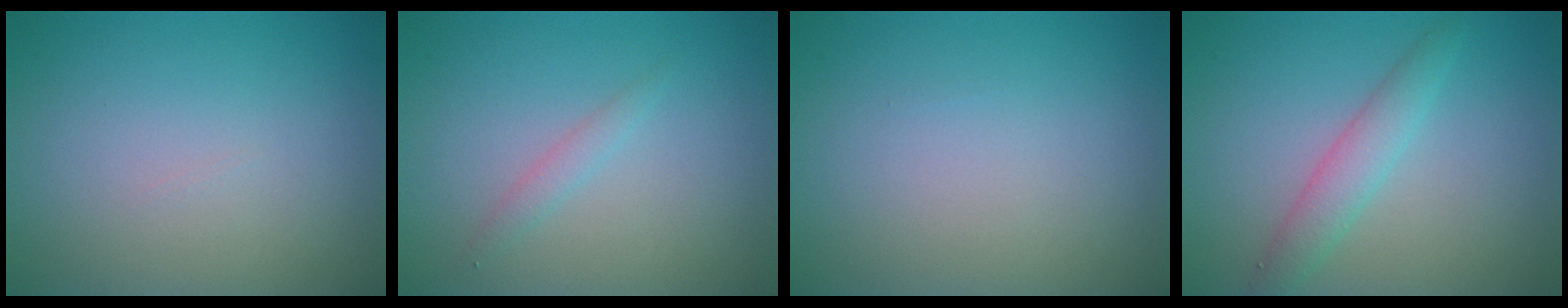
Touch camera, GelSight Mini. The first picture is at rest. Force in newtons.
{"total": 1.0, "press": 1.0, "slide": 0.1}
{"total": 0.0}
{"total": 2.7, "press": 2.6, "slide": 0.1}